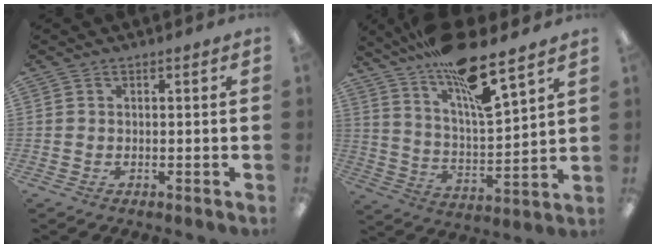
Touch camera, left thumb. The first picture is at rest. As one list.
[{"total": 17.0, "force": [13.2, 2.7, 10.4], "torque": [-0.186, -0.087, 0.221]}]